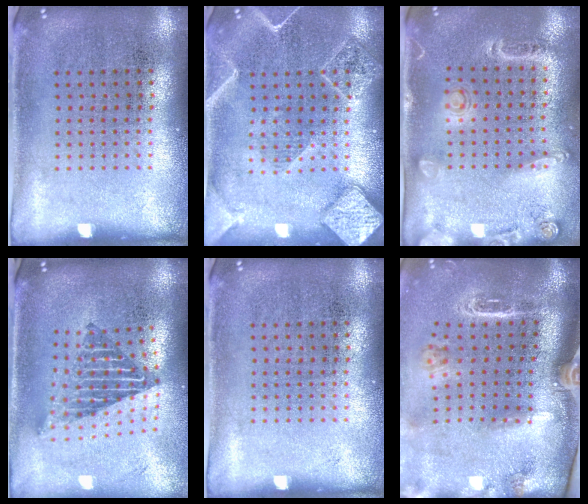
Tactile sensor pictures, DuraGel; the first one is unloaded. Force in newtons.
{"total": 2.1, "press": 2.1, "slide": 0.3}
{"total": 1.5, "press": 1.3, "slide": 0.8}
{"total": 2.2, "press": 1.6, "slide": 1.6}
{"total": 0.0}
{"total": 2.9, "press": 2.0, "slide": 2.1}